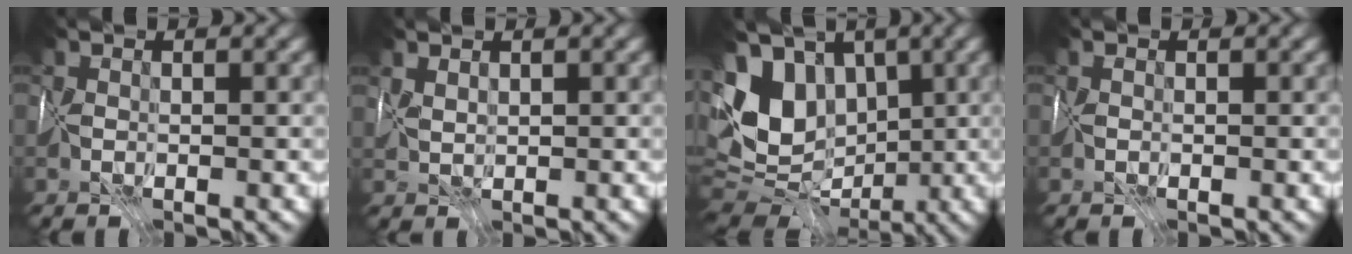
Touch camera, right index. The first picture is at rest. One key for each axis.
{"total": 1.4, "fx": 1.3, "fy": -0.3, "fz": -0.3, "tx": -0.003, "ty": 0.008, "tz": 0.027}
{"total": 8.3, "fx": 1.5, "fy": 6.2, "fz": 5.3, "tx": -0.112, "ty": 0.006, "tz": 0.013}
{"total": 0.0}